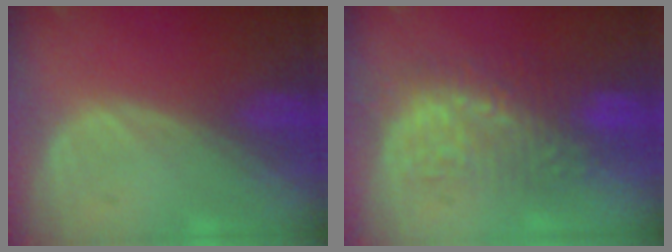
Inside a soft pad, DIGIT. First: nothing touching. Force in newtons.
{"total": 8.9, "press": 8.7, "slide": 1.4}